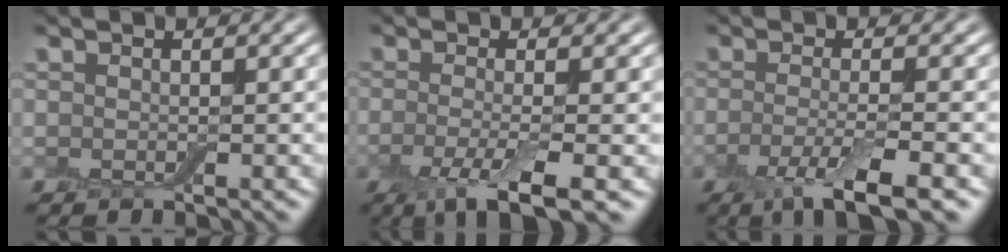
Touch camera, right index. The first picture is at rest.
{"total": 5.2, "force": [-2.0, 1.2, 4.6], "torque": [-0.085, -0.010, -0.045]}
{"total": 4.9, "force": [-2.4, 1.0, 4.2], "torque": [-0.074, -0.009, -0.048]}